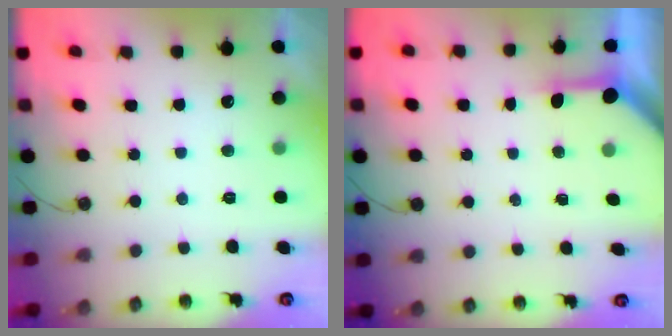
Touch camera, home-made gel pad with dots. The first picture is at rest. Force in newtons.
{"total": 3.6, "press": 3.6, "slide": 0.4}